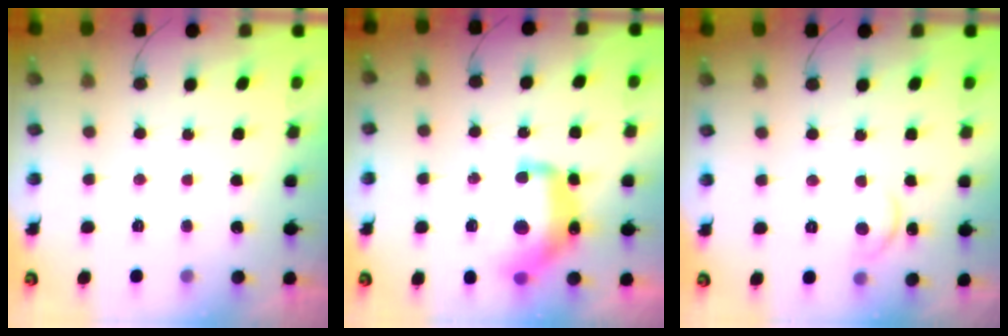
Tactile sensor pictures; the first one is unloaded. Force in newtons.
{"total": 15.0, "press": 14.9, "slide": 1.1}
{"total": 7.5, "press": 7.5, "slide": 0.7}